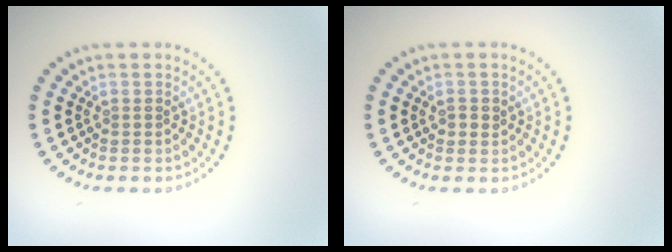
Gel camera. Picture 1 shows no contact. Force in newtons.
{"total": 1.2, "press": 1.1, "slide": 0.5}